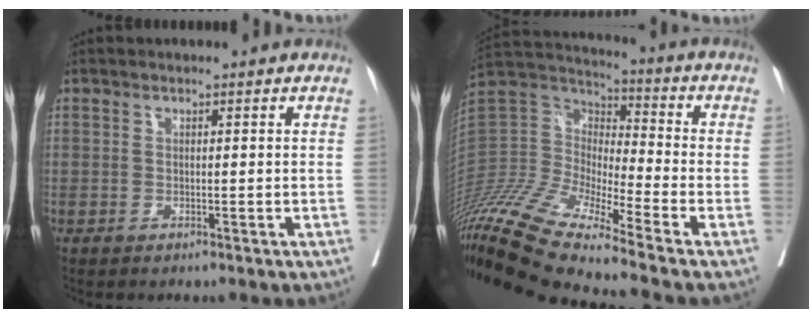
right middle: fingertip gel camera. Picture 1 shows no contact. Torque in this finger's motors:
{"motor_torque": [0.19, -1.95, 1.05, 0.21]}